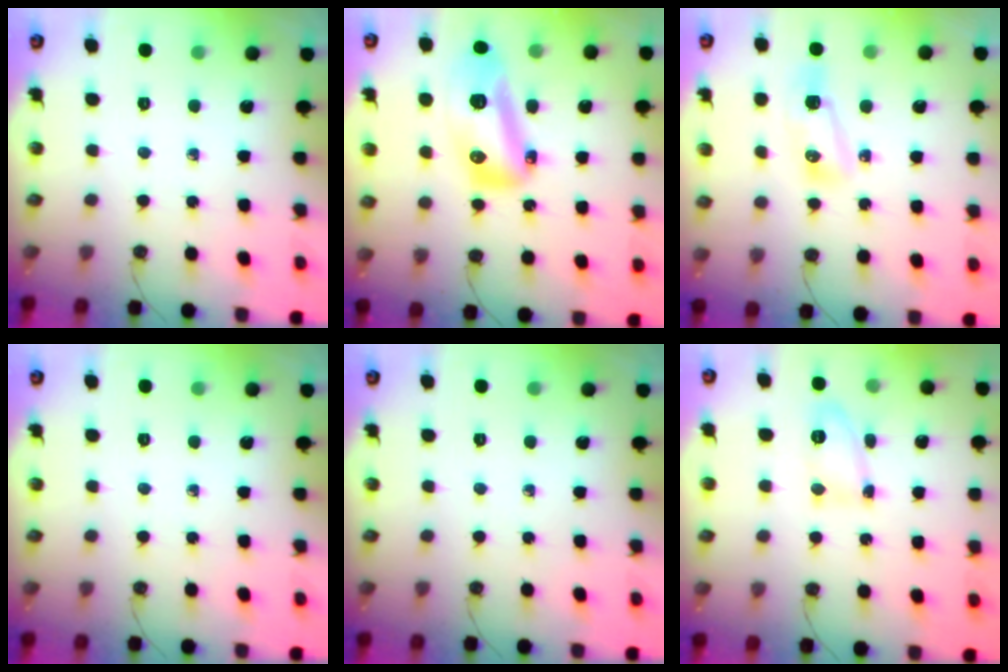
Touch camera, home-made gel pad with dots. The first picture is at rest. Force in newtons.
{"total": 16.6, "press": 16.4, "slide": 2.3}
{"total": 9.3, "press": 8.4, "slide": 4.0}
{"total": 0.0}
{"total": 0.0}
{"total": 22.7, "press": 10.7, "slide": 20.0}